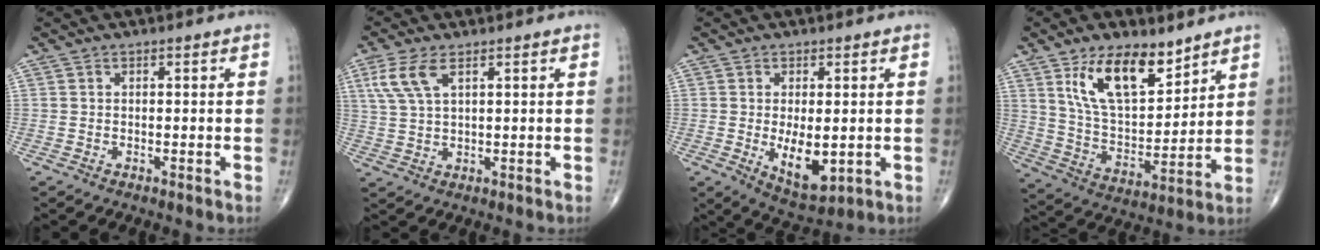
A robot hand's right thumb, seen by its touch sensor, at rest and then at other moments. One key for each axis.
{"total": 6.2, "fx": 2.8, "fy": 2.5, "fz": 4.9, "tx": -0.118, "ty": 0.002, "tz": 0.064}
{"total": 8.4, "fx": -0.9, "fy": 3.9, "fz": 7.4, "tx": -0.105, "ty": -0.017, "tz": 0.000}
{"total": 15.1, "fx": 9.2, "fy": 6.9, "fz": 9.8, "tx": -0.141, "ty": -0.054, "tz": 0.177}